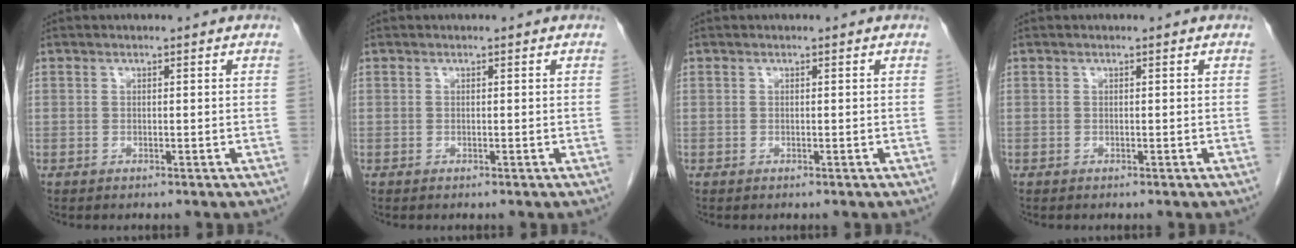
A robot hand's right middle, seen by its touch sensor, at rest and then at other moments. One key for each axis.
{"total": 0.0}
{"total": 0.0}
{"total": 0.0}